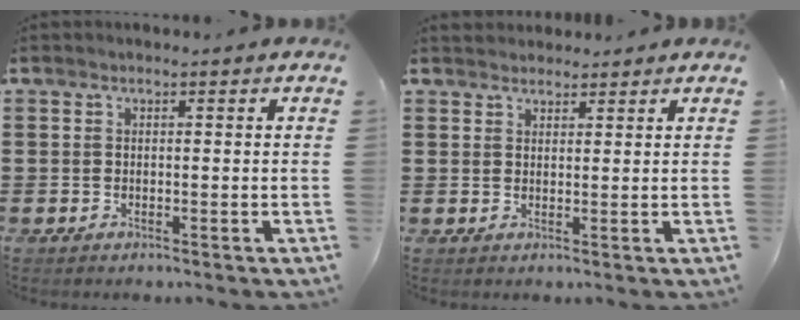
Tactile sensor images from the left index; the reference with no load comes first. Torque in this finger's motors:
{"motor_torque": [2.14, 0.00, 0.10, 0.06]}